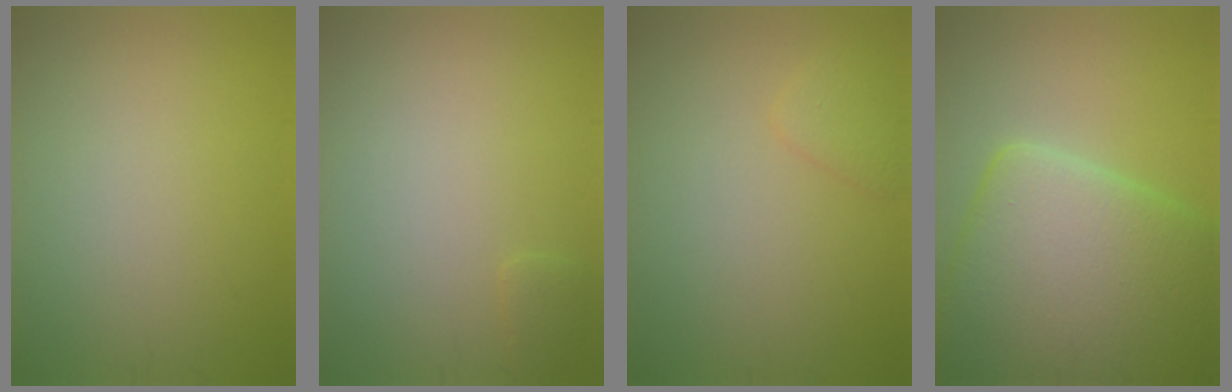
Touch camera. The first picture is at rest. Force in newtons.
{"total": 0.7, "press": 0.7, "slide": 0.1}
{"total": 1.4, "press": 1.4, "slide": 0.1}
{"total": 13.6, "press": 13.6, "slide": 0.6}